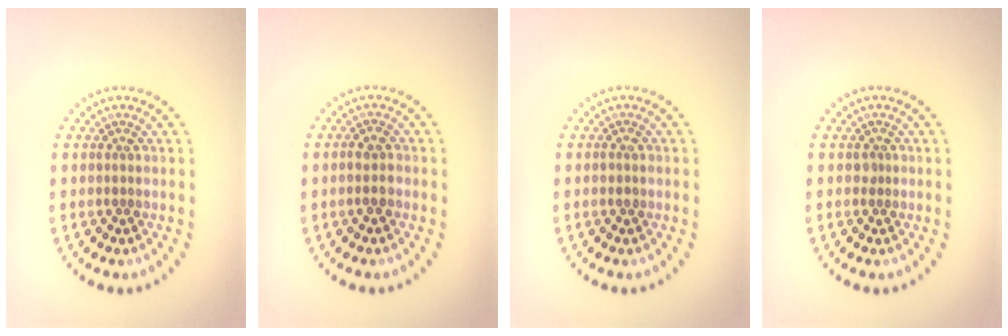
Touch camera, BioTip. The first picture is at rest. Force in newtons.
{"total": 1.6, "press": 1.6, "slide": 0.4}
{"total": 0.7, "press": 0.7, "slide": 0.3}
{"total": 0.7, "press": 0.5, "slide": 0.4}